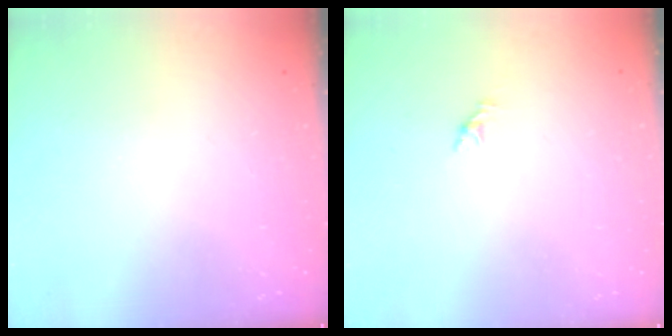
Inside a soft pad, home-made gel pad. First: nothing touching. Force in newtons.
{"total": 0.0}